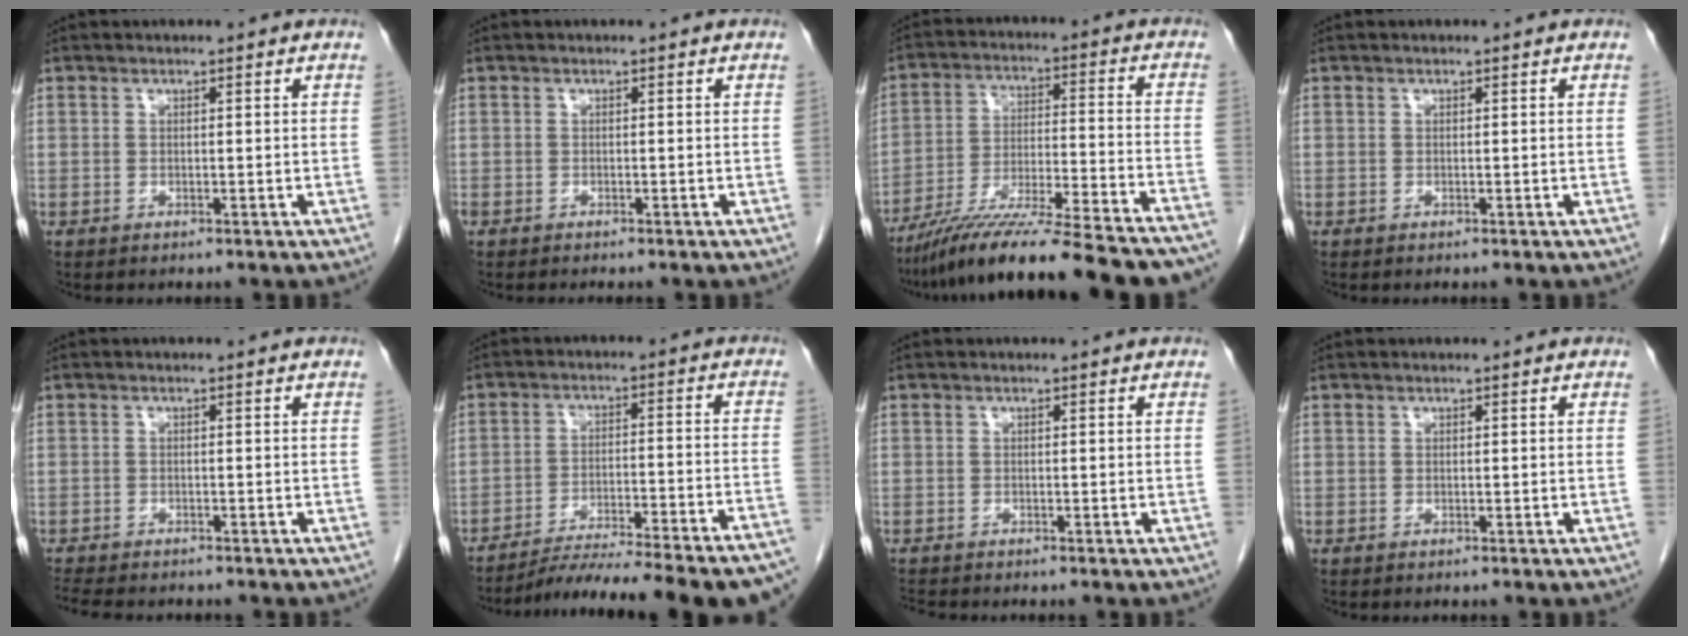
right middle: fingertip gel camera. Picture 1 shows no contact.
{"total": 1.8, "force": [-1.6, 0.5, 0.8], "torque": [-0.017, -0.004, -0.022]}
{"total": 25.1, "force": [-21.7, 0.8, 12.5], "torque": [-0.159, -0.028, -0.330]}
{"total": 0.0}
{"total": 6.9, "force": [-6.1, 1.6, 2.9], "torque": [-0.051, -0.011, -0.092]}
{"total": 23.6, "force": [-21.0, 0.1, 10.8], "torque": [-0.099, -0.025, -0.289]}
{"total": 1.1, "force": [-1.0, -0.3, 0.0], "torque": [-0.012, -0.008, -0.021]}
{"total": 0.0}